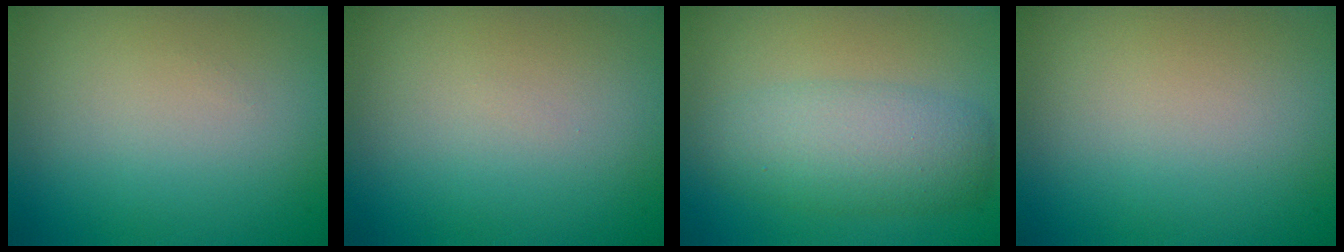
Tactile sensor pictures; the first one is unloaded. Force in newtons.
{"total": 0.0}
{"total": 5.0, "press": 5.0, "slide": 0.3}
{"total": 0.0}